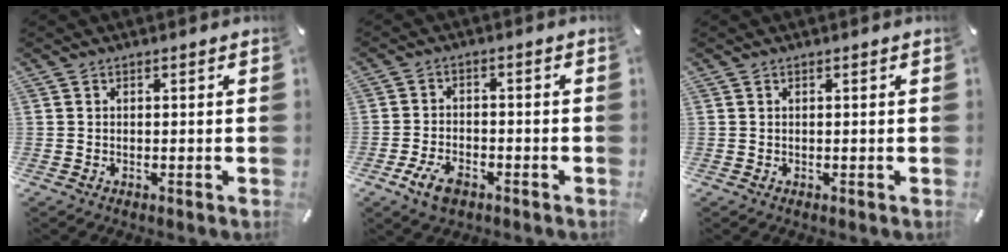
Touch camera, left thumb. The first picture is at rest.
{"total": 6.5, "force": [-3.6, 3.7, 3.9], "torque": [-0.083, 0.015, -0.068]}
{"total": 0.0}